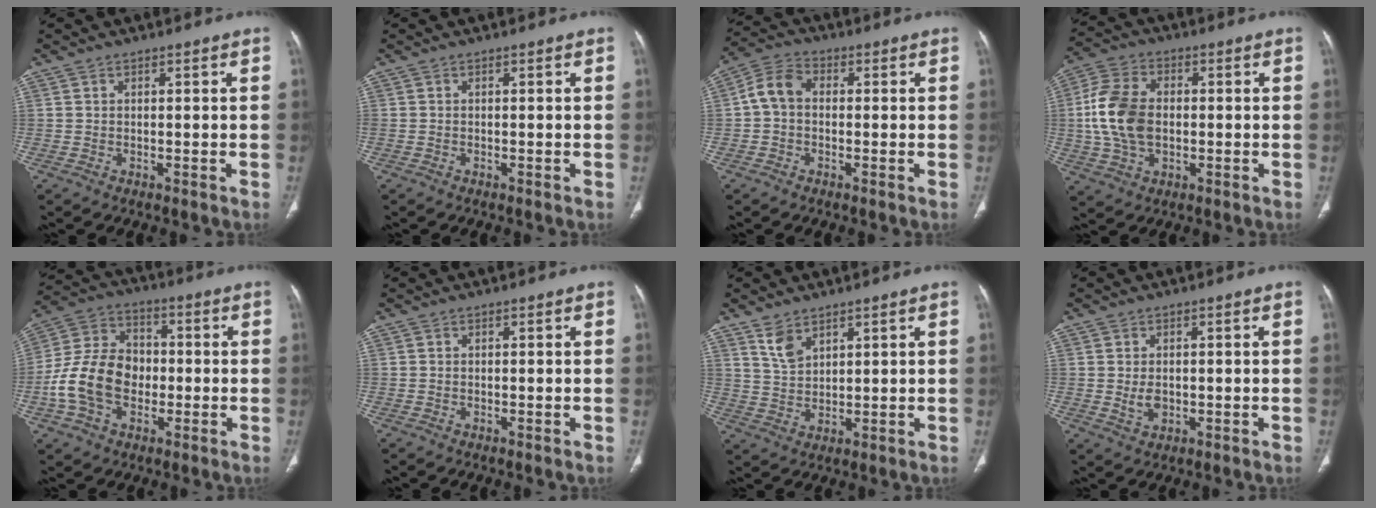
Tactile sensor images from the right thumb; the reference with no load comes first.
{"total": 0.0}
{"total": 6.3, "force": [-0.1, 4.6, 4.2], "torque": [-0.076, 0.020, -0.014]}
{"total": 12.7, "force": [0.0, 8.4, 9.5], "torque": [-0.190, 0.012, 0.001]}
{"total": 14.7, "force": [-2.9, 10.7, 9.6], "torque": [-0.173, 0.036, -0.056]}
{"total": 0.0}
{"total": 4.5, "force": [3.1, 2.2, 2.3], "torque": [-0.038, -0.017, 0.071]}
{"total": 3.0, "force": [-0.2, 2.1, 2.2], "torque": [-0.036, -0.004, 0.003]}